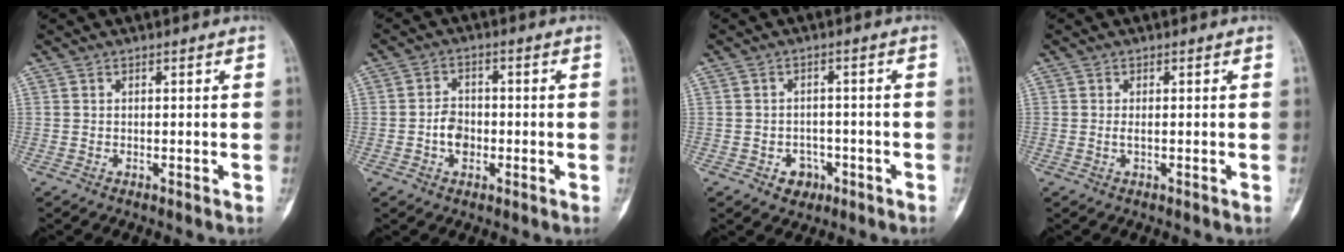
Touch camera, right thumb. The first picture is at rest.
{"total": 4.5, "force": [-1.1, 3.3, 2.8], "torque": [-0.030, 0.012, -0.024]}
{"total": 3.8, "force": [-1.8, 3.1, 1.4], "torque": [0.006, 0.015, -0.020]}
{"total": 0.9, "force": [-0.1, 0.2, 0.9], "torque": [-0.024, -0.003, 0.000]}